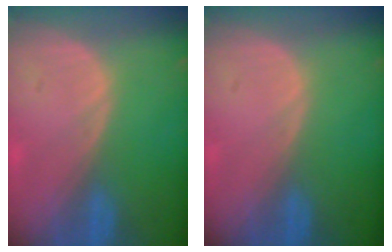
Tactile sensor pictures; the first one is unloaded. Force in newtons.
{"total": 0.0}